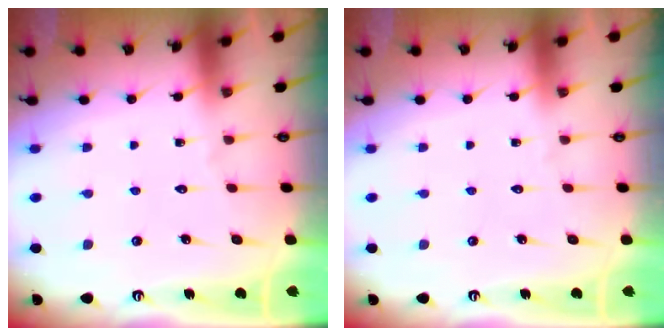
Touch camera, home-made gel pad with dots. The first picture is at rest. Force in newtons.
{"total": 0.0}